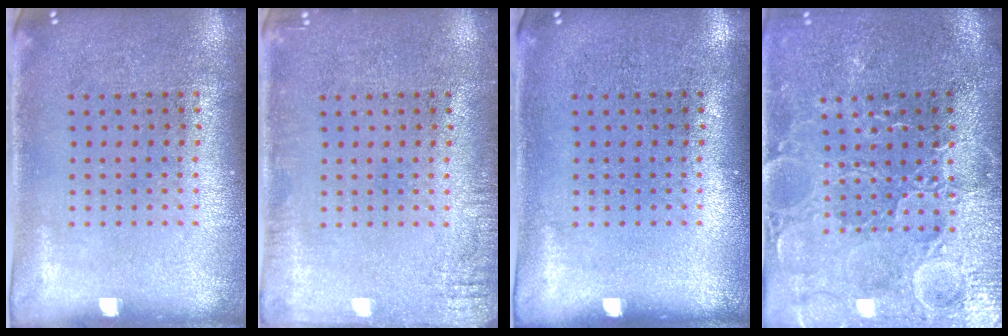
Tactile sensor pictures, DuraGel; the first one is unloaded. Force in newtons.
{"total": 1.7, "press": 1.7, "slide": 0.2}
{"total": 0.0}
{"total": 3.7, "press": 3.6, "slide": 0.7}